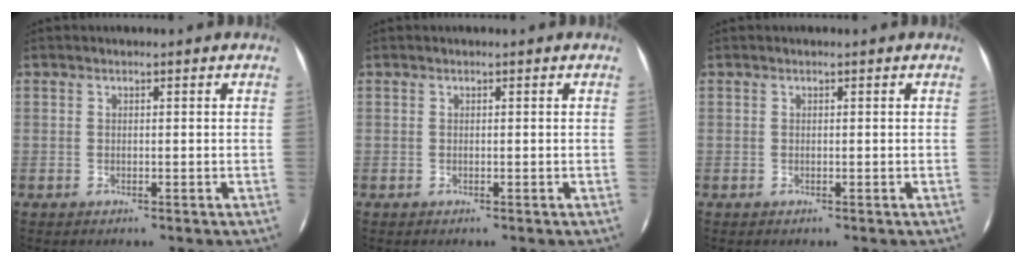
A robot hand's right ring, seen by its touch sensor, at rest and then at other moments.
{"total": 0.0}
{"total": 0.0}